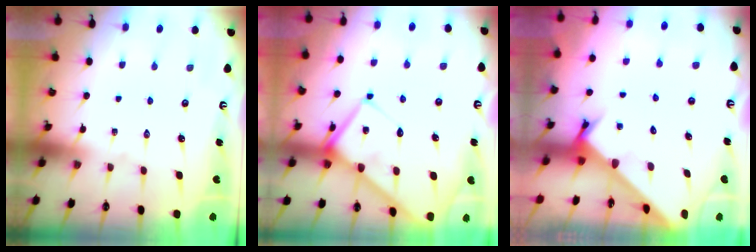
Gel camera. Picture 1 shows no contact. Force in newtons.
{"total": 12.5, "press": 12.4, "slide": 1.3}
{"total": 2.1, "press": 2.1, "slide": 0.1}